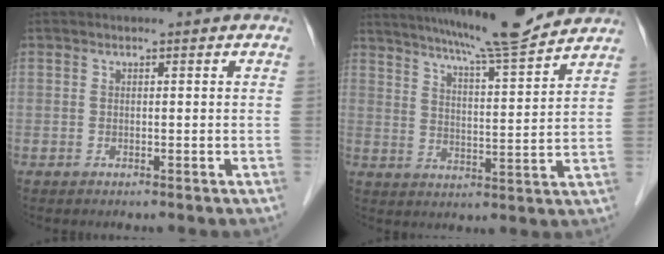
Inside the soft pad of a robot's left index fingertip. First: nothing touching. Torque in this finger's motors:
{"motor_torque": [0.42, -0.49, 0.38, 0.07]}